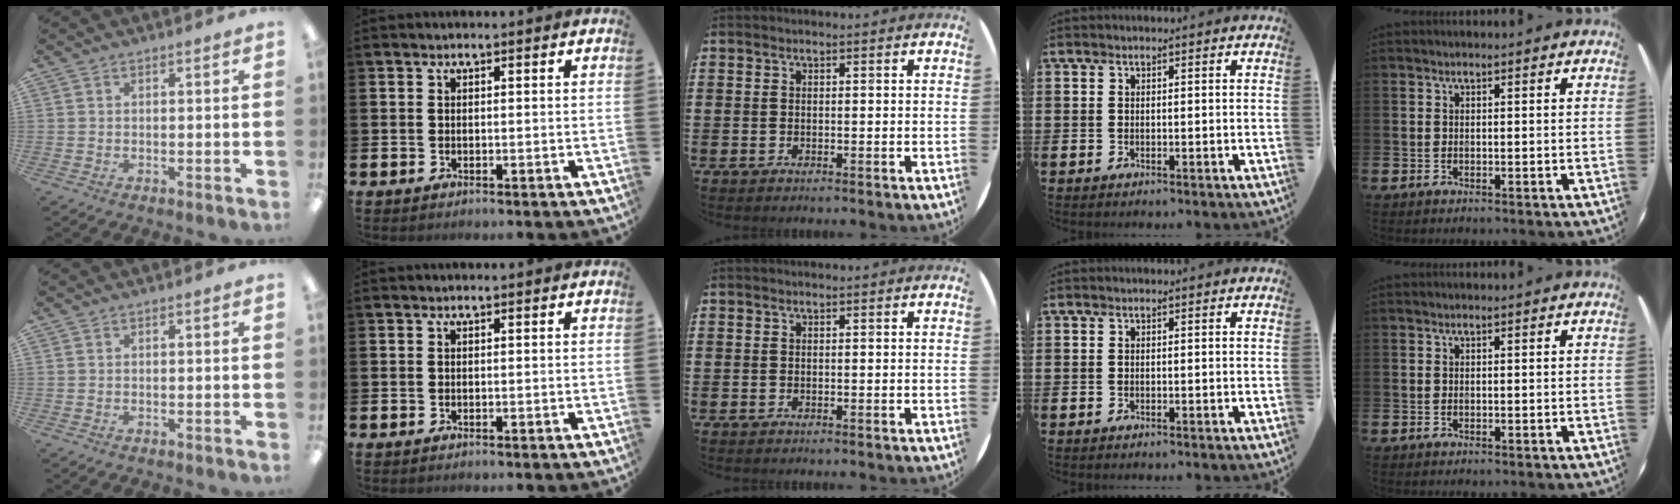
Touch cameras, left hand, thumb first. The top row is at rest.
{}